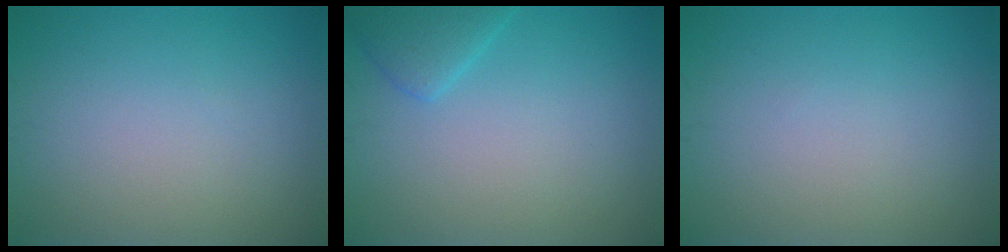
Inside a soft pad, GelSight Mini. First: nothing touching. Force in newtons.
{"total": 2.2, "press": 2.2, "slide": 0.1}
{"total": 0.0}